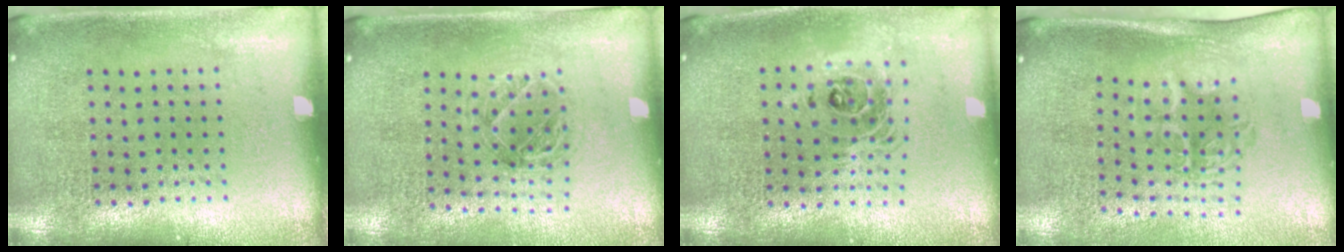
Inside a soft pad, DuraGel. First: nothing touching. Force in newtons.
{"total": 1.0, "press": 1.0, "slide": 0.2}
{"total": 1.7, "press": 1.4, "slide": 0.9}
{"total": 1.7, "press": 1.3, "slide": 1.2}